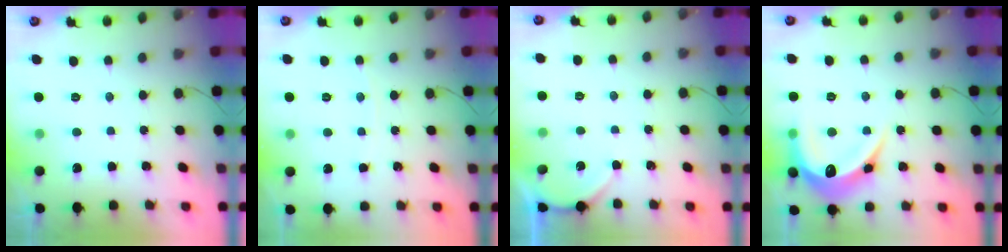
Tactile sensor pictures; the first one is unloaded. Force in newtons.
{"total": 1.5, "press": 1.5, "slide": 0.2}
{"total": 2.0, "press": 2.0, "slide": 0.2}
{"total": 16.7, "press": 16.7, "slide": 0.3}